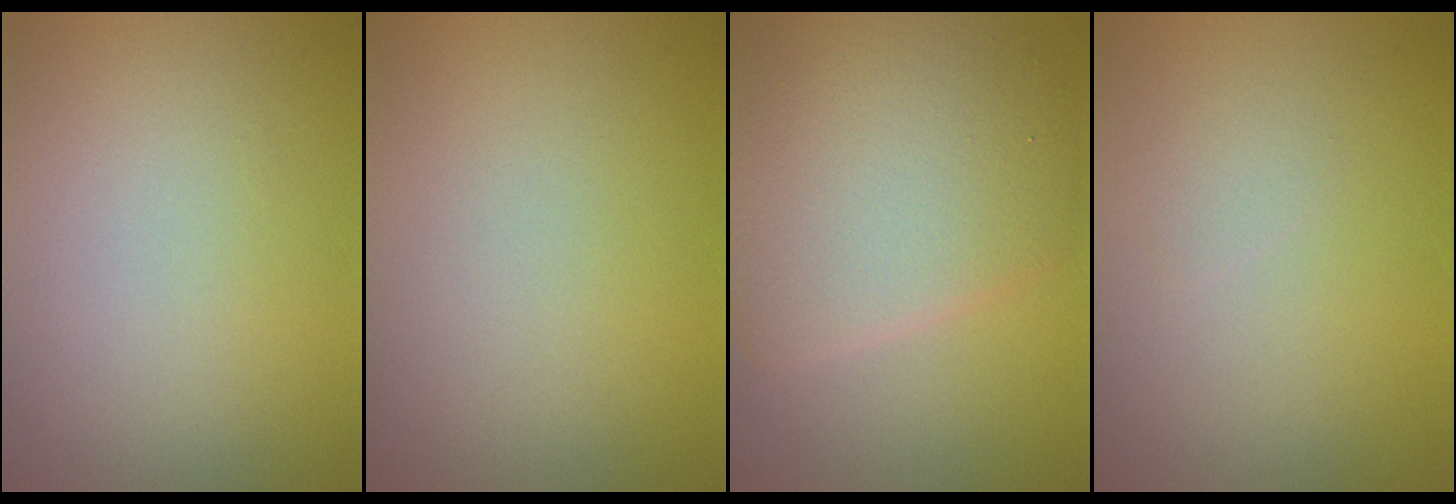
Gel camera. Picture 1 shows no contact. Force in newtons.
{"total": 0.0}
{"total": 9.0, "press": 9.0, "slide": 0.4}
{"total": 0.8, "press": 0.8, "slide": 0.1}